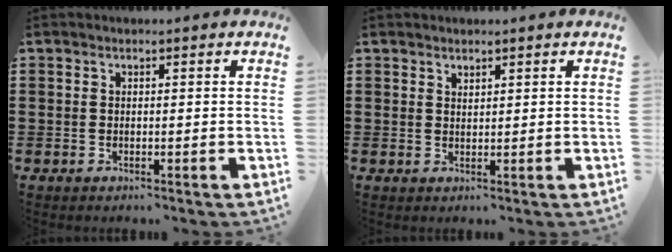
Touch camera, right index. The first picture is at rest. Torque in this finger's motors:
{"motor_torque": [-0.52, 0.26, -0.02, -0.01]}